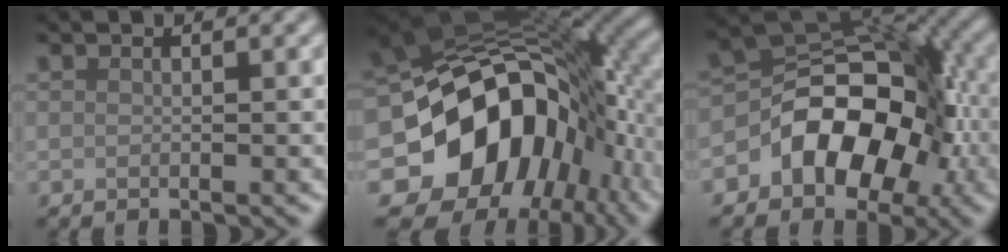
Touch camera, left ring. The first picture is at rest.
{"total": 17.4, "force": [-4.3, 12.8, 11.0], "torque": [-0.183, -0.018, -0.066]}
{"total": 10.2, "force": [-3.5, 6.9, 6.7], "torque": [-0.099, 0.006, -0.064]}